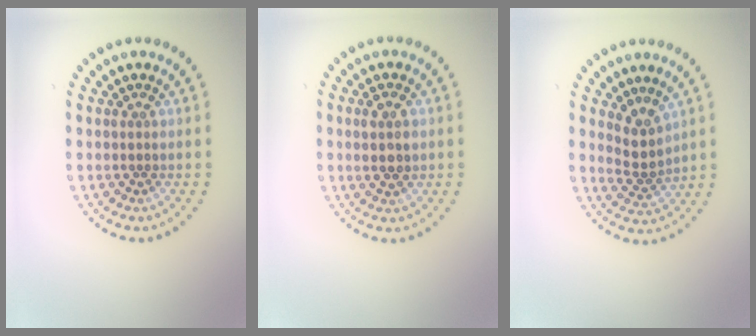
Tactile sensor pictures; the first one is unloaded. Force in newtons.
{"total": 2.1, "press": 2.0, "slide": 0.4}
{"total": 2.5, "press": 1.8, "slide": 1.7}